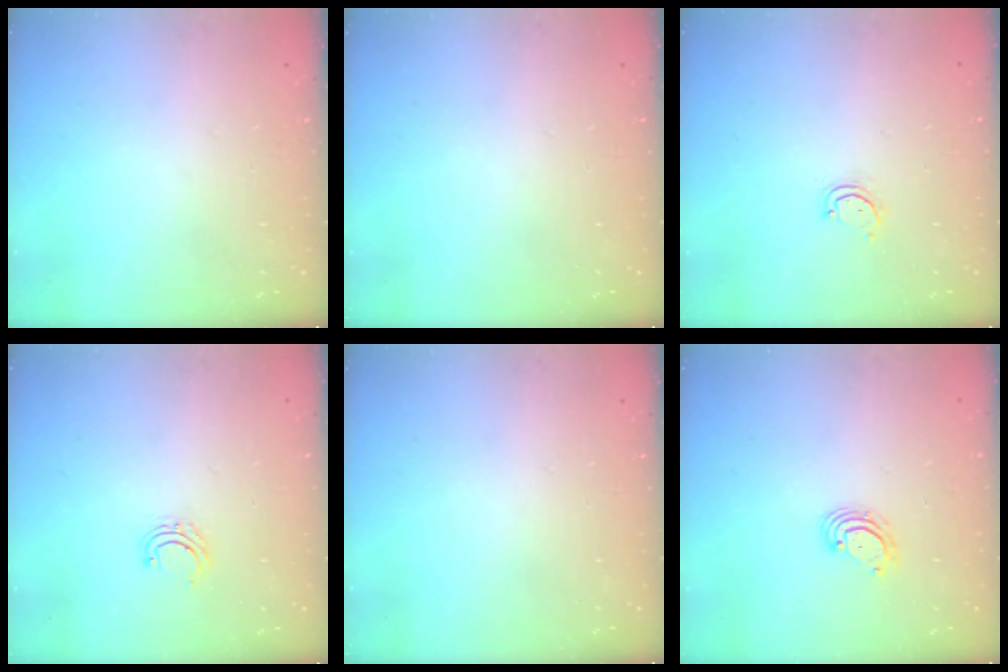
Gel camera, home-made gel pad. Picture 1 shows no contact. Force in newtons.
{"total": 0.0}
{"total": 2.9, "press": 2.9, "slide": 0.3}
{"total": 4.1, "press": 4.0, "slide": 0.6}
{"total": 0.0}
{"total": 2.9, "press": 2.9, "slide": 0.1}